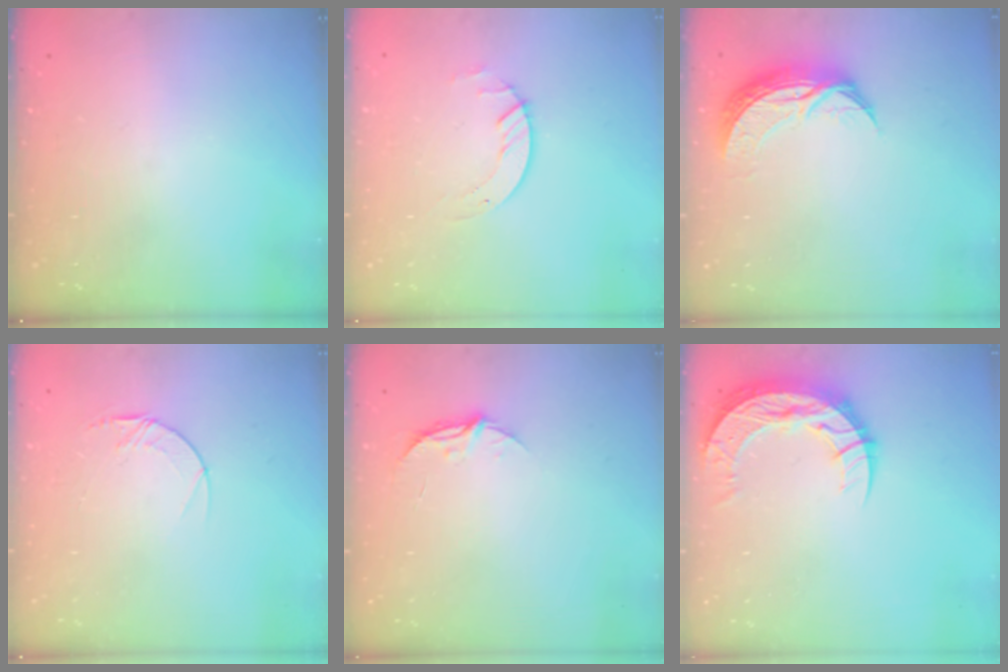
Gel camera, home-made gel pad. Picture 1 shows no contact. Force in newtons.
{"total": 2.6, "press": 2.6, "slide": 0.3}
{"total": 10.1, "press": 10.1, "slide": 0.3}
{"total": 4.6, "press": 4.6, "slide": 0.4}
{"total": 5.3, "press": 5.3, "slide": 0.5}
{"total": 12.6, "press": 12.6, "slide": 0.9}